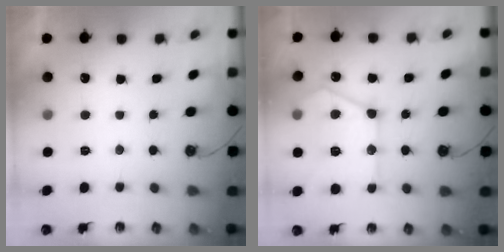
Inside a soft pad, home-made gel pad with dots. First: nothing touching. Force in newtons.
{"total": 17.0, "press": 17.0, "slide": 1.0}